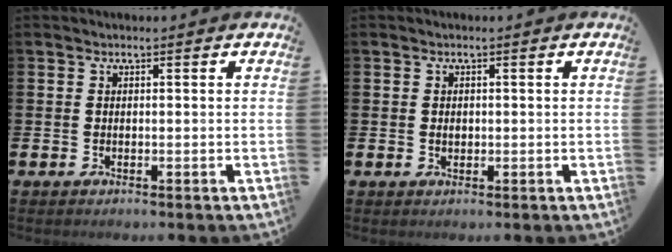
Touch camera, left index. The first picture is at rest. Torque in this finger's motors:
{"motor_torque": [0.06, 0.03, -0.01, 0.01]}